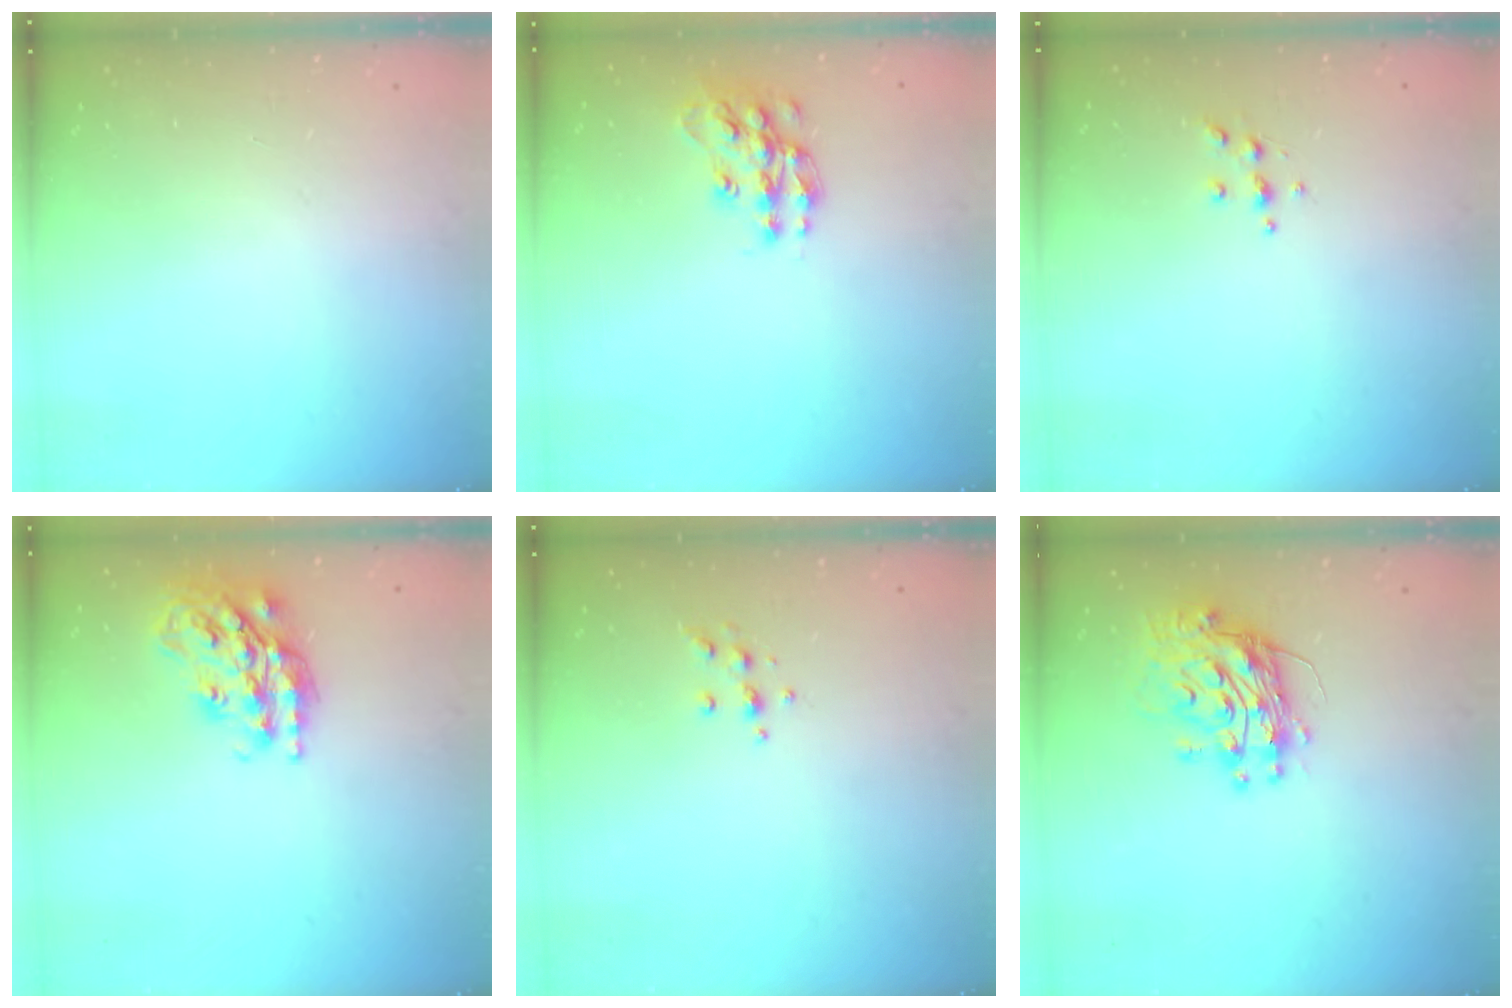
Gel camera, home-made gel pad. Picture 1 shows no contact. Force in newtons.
{"total": 13.3, "press": 13.3, "slide": 0.9}
{"total": 4.3, "press": 4.3, "slide": 0.5}
{"total": 20.4, "press": 20.3, "slide": 1.7}
{"total": 6.2, "press": 6.1, "slide": 0.7}
{"total": 11.7, "press": 11.6, "slide": 1.2}